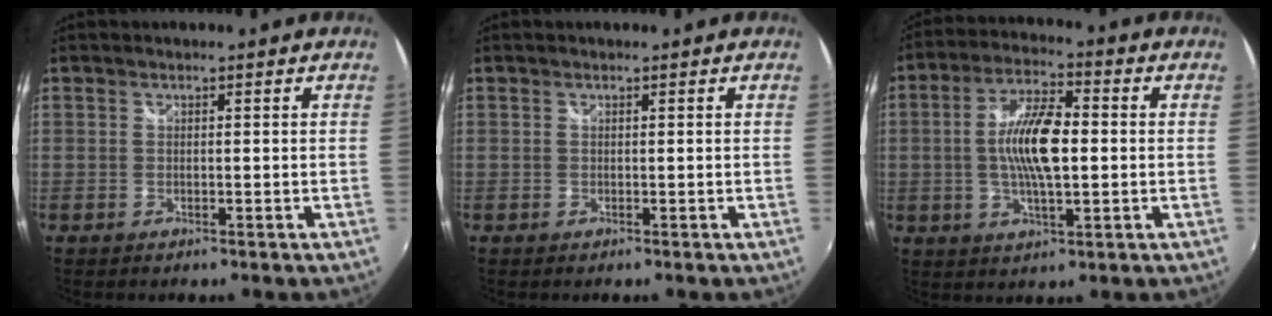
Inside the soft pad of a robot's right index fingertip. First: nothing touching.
{"total": 0.0}
{"total": 11.1, "force": [-0.3, 3.7, 10.5], "torque": [-0.202, 0.007, -0.006]}